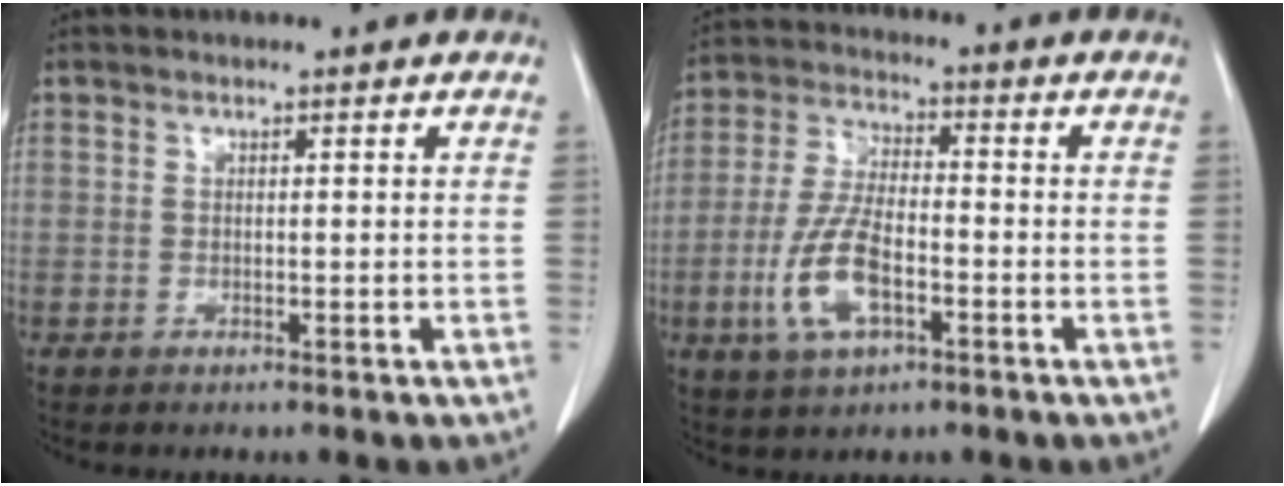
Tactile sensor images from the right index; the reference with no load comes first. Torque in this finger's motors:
{"motor_torque": [0.31, 0.13, 0.04, -0.01]}